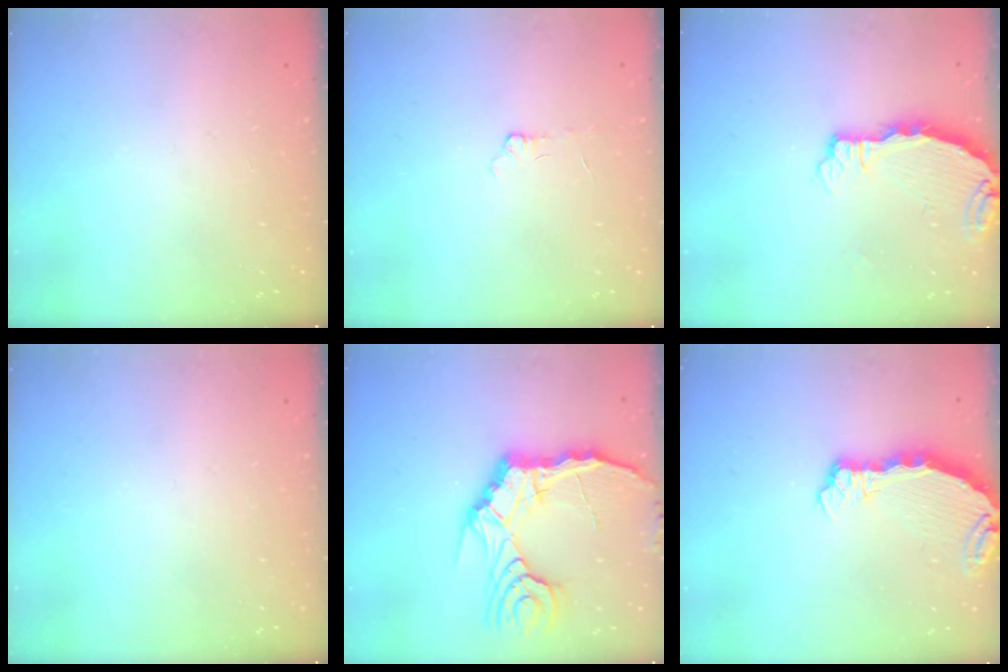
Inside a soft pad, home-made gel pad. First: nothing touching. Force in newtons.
{"total": 3.0, "press": 3.0, "slide": 0.2}
{"total": 3.7, "press": 3.7, "slide": 0.4}
{"total": 0.0}
{"total": 16.7, "press": 16.5, "slide": 2.3}
{"total": 5.5, "press": 5.4, "slide": 1.0}